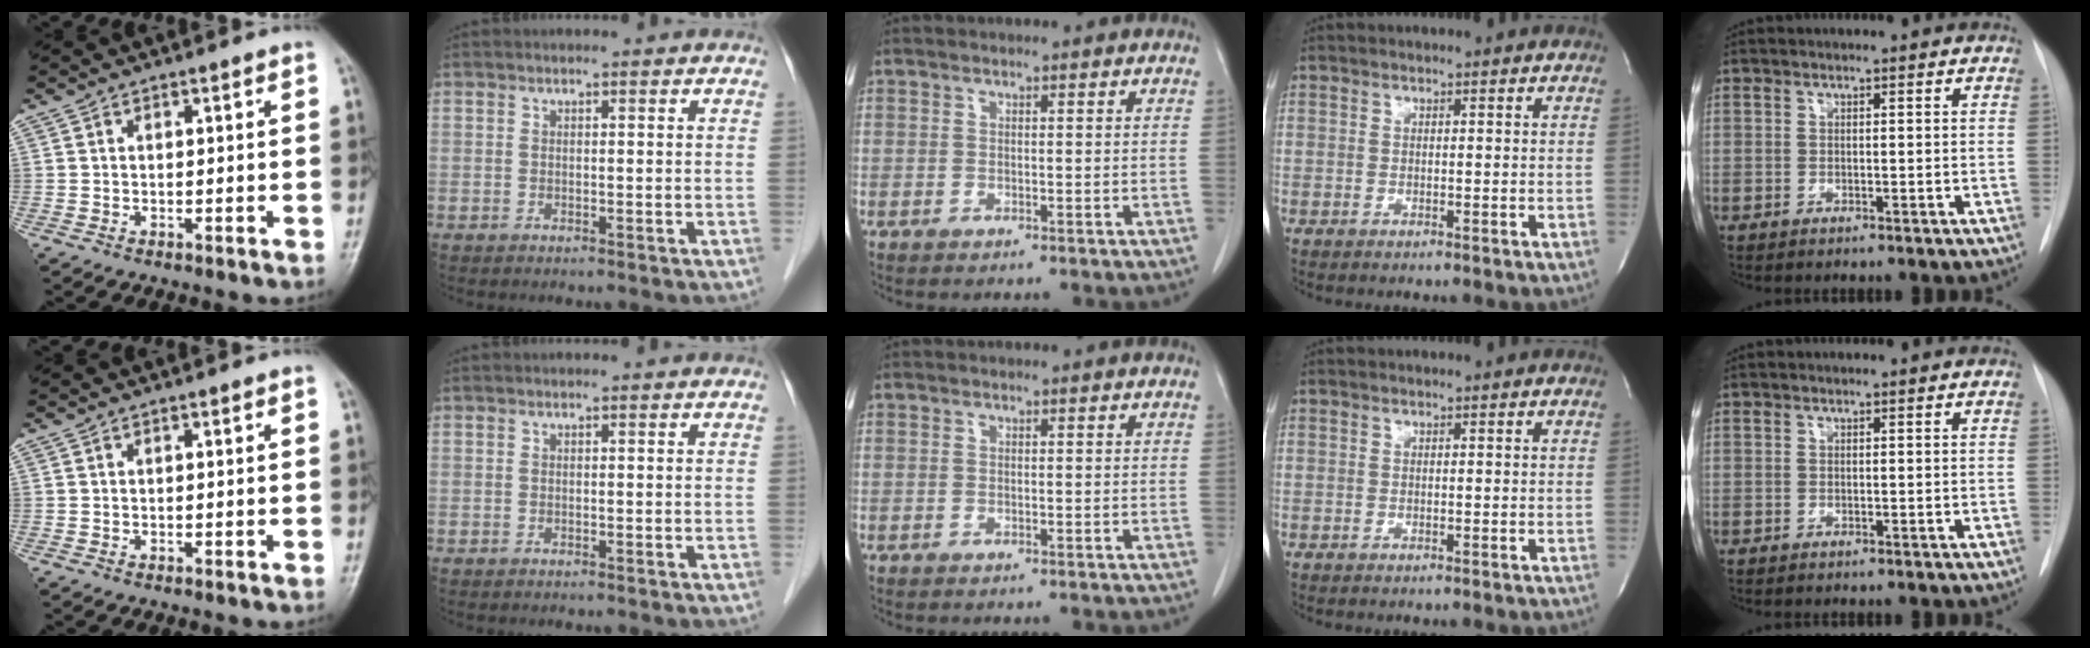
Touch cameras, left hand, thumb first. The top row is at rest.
{}